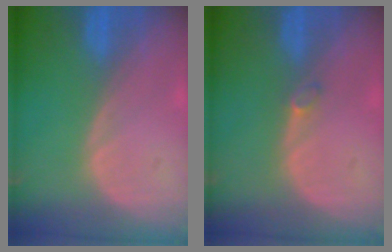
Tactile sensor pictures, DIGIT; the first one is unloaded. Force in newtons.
{"total": 1.2, "press": 1.2, "slide": 0.2}